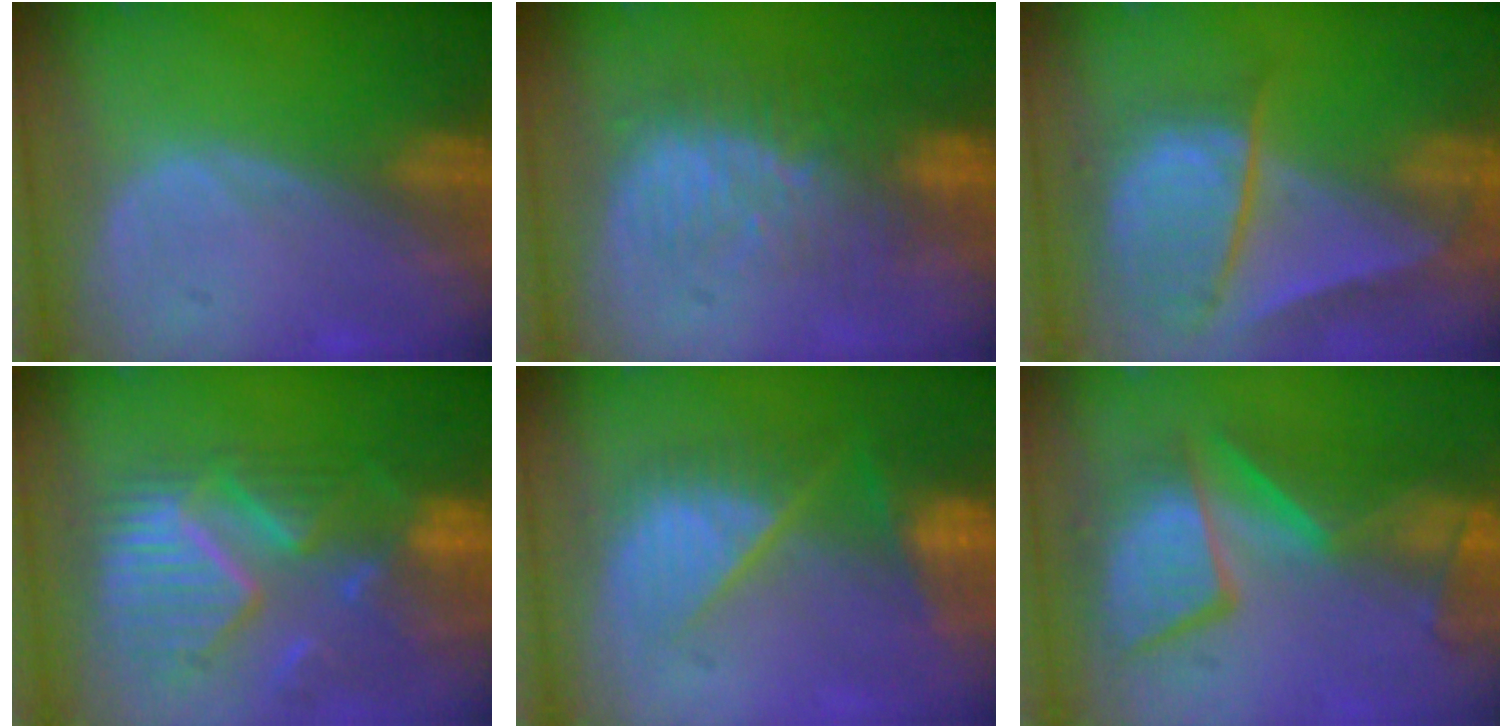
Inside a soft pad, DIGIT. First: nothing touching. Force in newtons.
{"total": 9.2, "press": 8.3, "slide": 4.0}
{"total": 9.5, "press": 8.1, "slide": 4.9}
{"total": 12.2, "press": 10.5, "slide": 6.1}
{"total": 9.7, "press": 8.2, "slide": 5.1}
{"total": 10.8, "press": 10.2, "slide": 3.5}